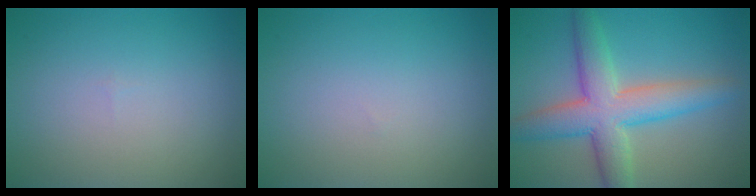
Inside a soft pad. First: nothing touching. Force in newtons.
{"total": 0.0}
{"total": 7.0, "press": 7.0, "slide": 0.0}